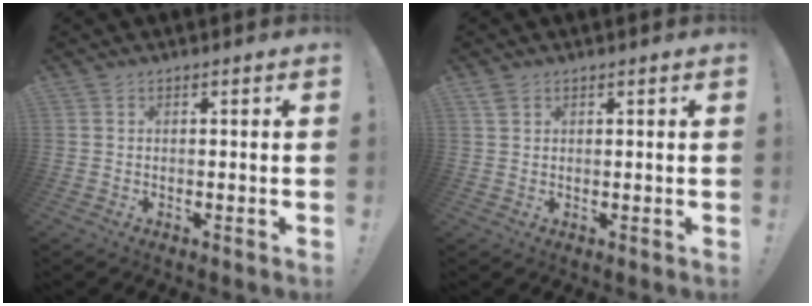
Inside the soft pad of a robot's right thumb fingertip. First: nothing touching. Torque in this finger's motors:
{"motor_torque": [-0.16, 0.19, 0.06, 0.22, 0.00]}